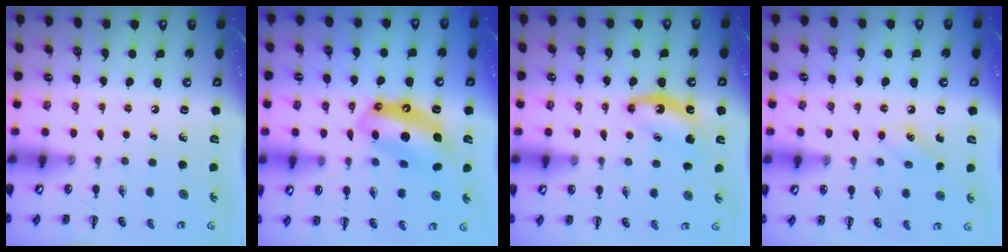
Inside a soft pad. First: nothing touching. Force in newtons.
{"total": 12.4, "press": 11.9, "slide": 3.5}
{"total": 7.0, "press": 6.9, "slide": 1.3}
{"total": 7.0, "press": 6.8, "slide": 1.8}